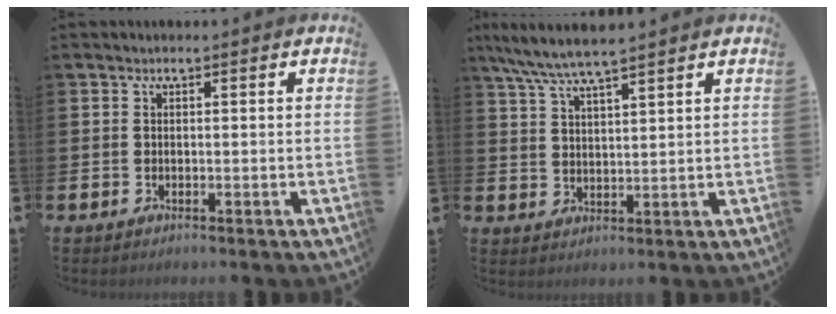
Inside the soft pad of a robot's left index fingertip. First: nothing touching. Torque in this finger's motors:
{"motor_torque": [0.17, -0.10, 0.67, 0.13]}